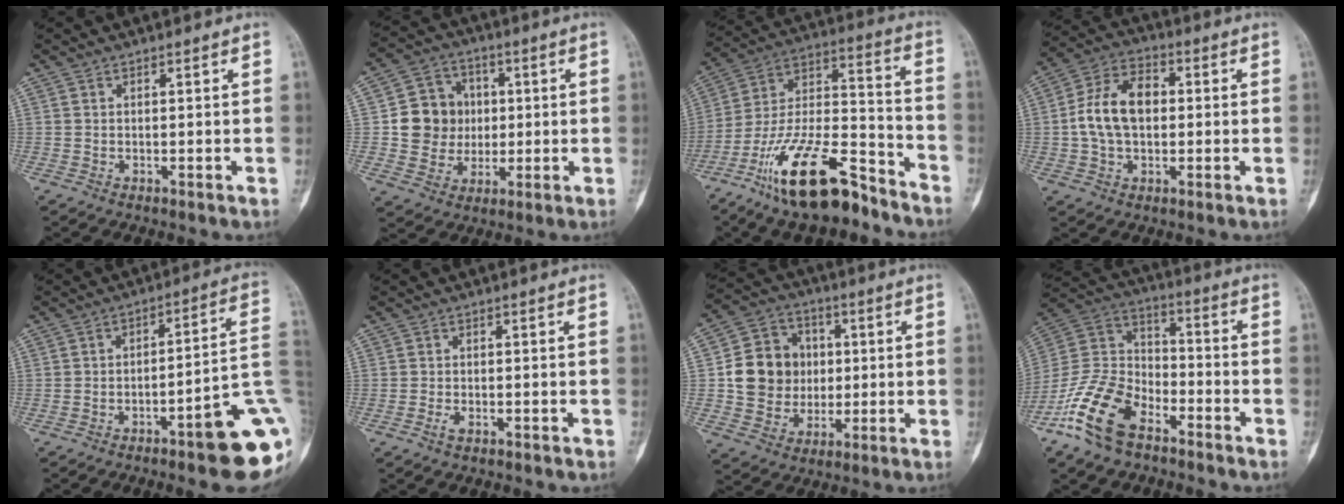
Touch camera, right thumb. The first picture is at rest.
{"total": 11.0, "force": [0.7, 10.2, 3.9], "torque": [-0.024, 0.012, 0.015]}
{"total": 20.9, "force": [-14.2, 7.2, 13.5], "torque": [-0.259, 0.084, -0.252]}
{"total": 11.4, "force": [0.4, 7.5, 8.6], "torque": [-0.158, 0.028, 0.004]}
{"total": 15.5, "force": [-5.8, 3.0, 14.0], "torque": [-0.123, 0.047, -0.069]}
{"total": 1.2, "force": [-0.8, 0.6, 0.7], "torque": [-0.020, 0.003, -0.014]}
{"total": 13.1, "force": [0.7, 11.8, 5.6], "torque": [-0.066, 0.017, 0.018]}
{"total": 16.0, "force": [-10.0, 8.6, 9.0], "torque": [-0.181, 0.062, -0.197]}